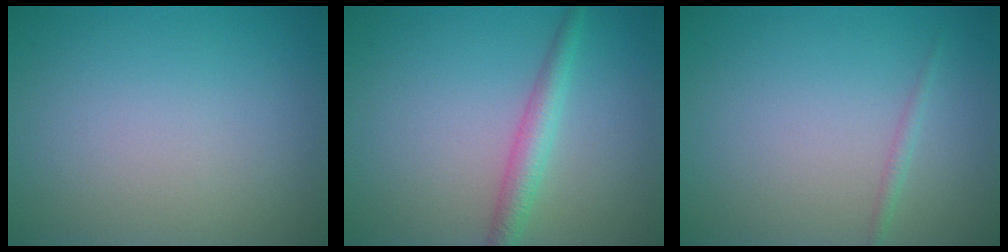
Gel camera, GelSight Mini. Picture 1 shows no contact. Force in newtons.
{"total": 2.6, "press": 2.6, "slide": 0.1}
{"total": 0.8, "press": 0.8, "slide": 0.0}